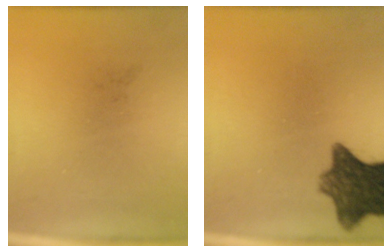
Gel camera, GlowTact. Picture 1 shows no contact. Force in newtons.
{"total": 9.7}